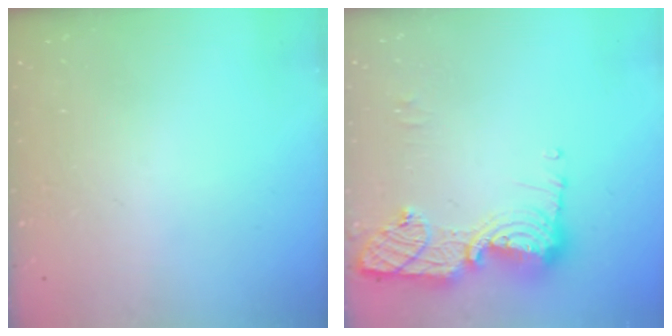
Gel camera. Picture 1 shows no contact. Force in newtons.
{"total": 13.4, "press": 13.4, "slide": 1.3}